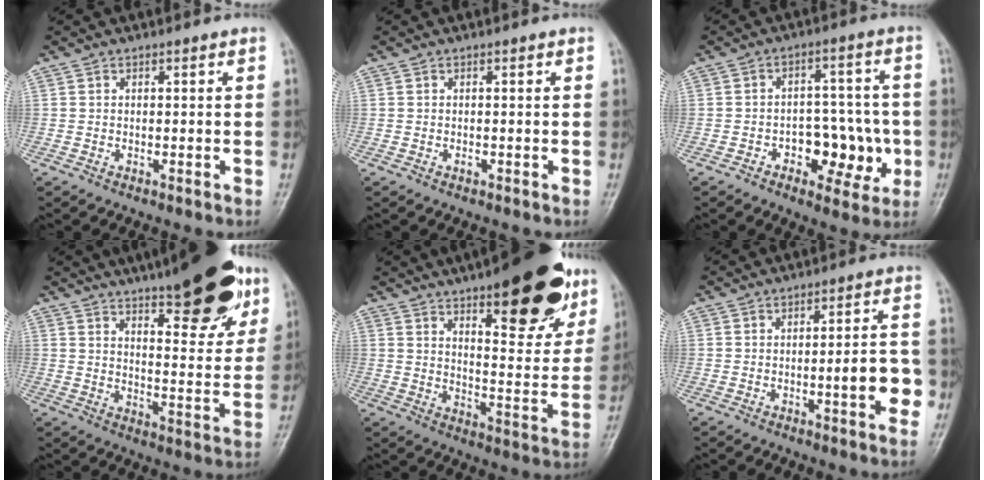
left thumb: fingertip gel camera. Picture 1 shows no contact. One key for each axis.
{"total": 0.8, "fx": -0.1, "fy": 0.4, "fz": 0.6, "tx": -0.006, "ty": 0.003, "tz": -0.002}
{"total": 11.0, "fx": -3.2, "fy": 6.6, "fz": 8.2, "tx": -0.074, "ty": 0.031, "tz": -0.042}
{"total": 19.7, "fx": 11.8, "fy": 6.4, "fz": 14.4, "tx": -0.159, "ty": -0.045, "tz": 0.168}
{"total": 22.2, "fx": 12.9, "fy": 7.6, "fz": 16.4, "tx": -0.181, "ty": -0.052, "tz": 0.184}
{"total": 8.1, "fx": -1.9, "fy": 1.8, "fz": 7.7, "tx": -0.098, "ty": 0.011, "tz": -0.026}